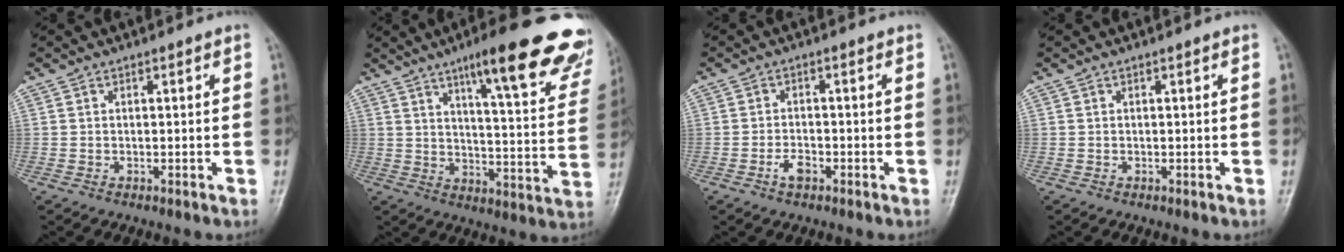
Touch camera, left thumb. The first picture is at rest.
{"total": 23.7, "force": [15.5, 4.7, 17.2], "torque": [-0.198, -0.054, 0.201]}
{"total": 2.7, "force": [-1.4, 1.5, 1.7], "torque": [-0.030, 0.009, -0.026]}
{"total": 0.0}